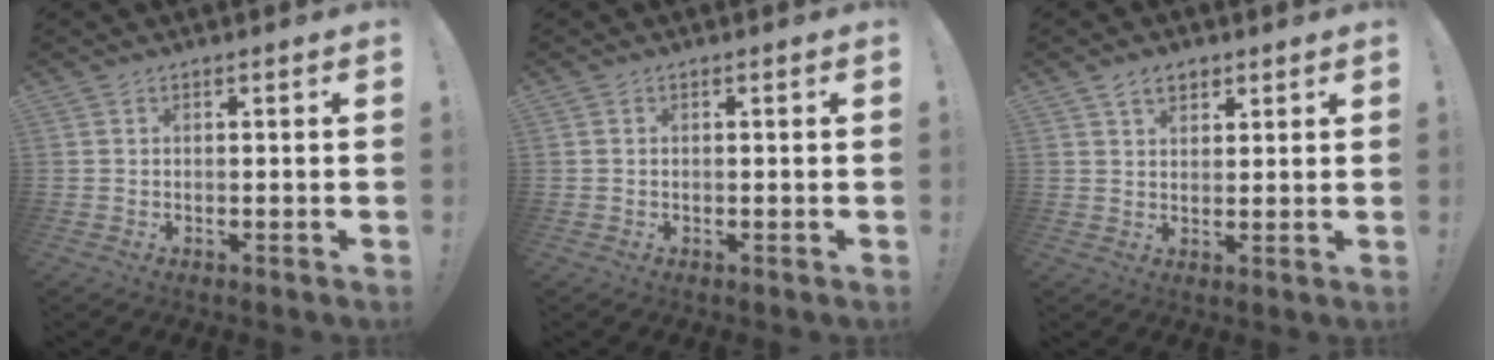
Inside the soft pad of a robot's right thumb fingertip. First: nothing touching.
{"total": 0.0}
{"total": 4.8, "force": [2.9, 3.0, 2.3], "torque": [-0.032, -0.009, 0.052]}